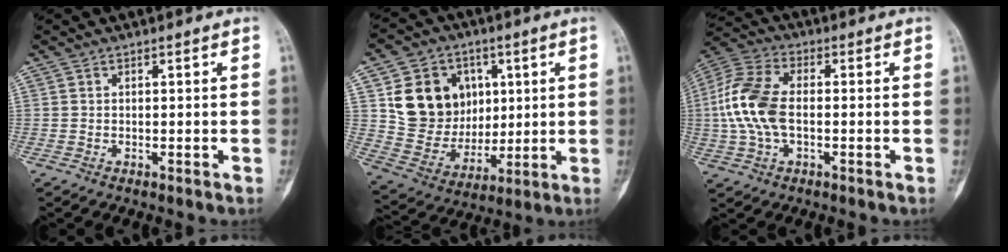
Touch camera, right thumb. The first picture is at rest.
{"total": 16.2, "force": [4.4, 13.8, 7.3], "torque": [-0.084, -0.009, 0.096]}
{"total": 12.6, "force": [-0.4, 7.1, 10.4], "torque": [-0.235, 0.024, -0.012]}